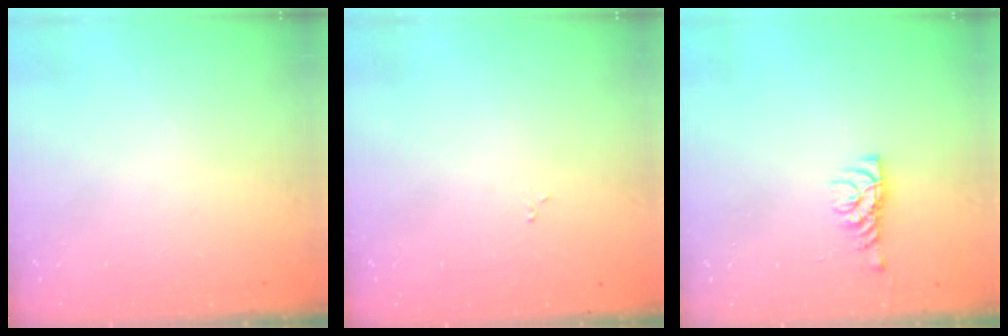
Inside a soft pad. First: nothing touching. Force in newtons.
{"total": 1.9, "press": 1.9, "slide": 0.3}
{"total": 6.1, "press": 6.1, "slide": 0.4}